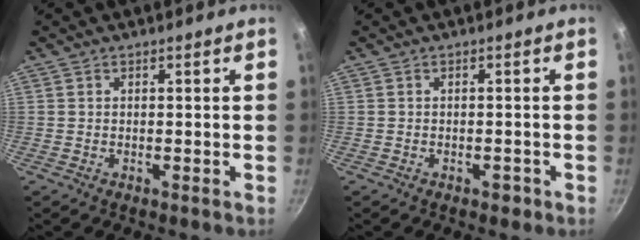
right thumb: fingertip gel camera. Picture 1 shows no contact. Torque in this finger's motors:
{"motor_torque": [0.40, -0.17, 0.57, -0.12, -0.01]}